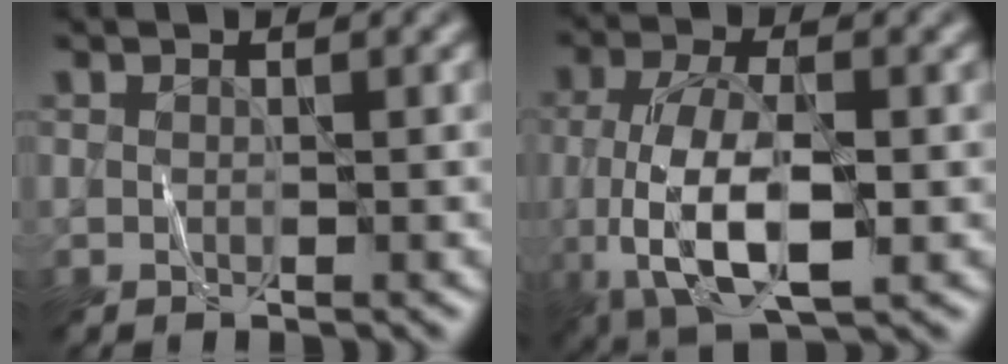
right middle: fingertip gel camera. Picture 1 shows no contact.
{"total": 8.5, "force": [-1.3, 3.8, 7.4], "torque": [-0.154, -0.006, -0.022]}